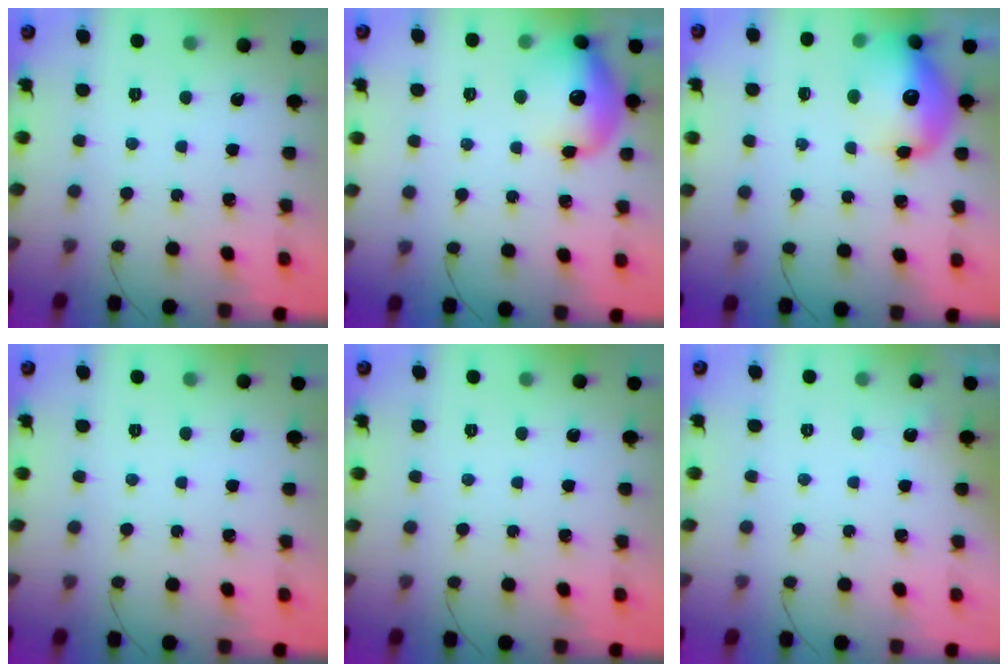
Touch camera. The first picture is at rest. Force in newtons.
{"total": 15.0, "press": 14.8, "slide": 2.8}
{"total": 14.6, "press": 14.2, "slide": 3.0}
{"total": 0.0}
{"total": 0.0}
{"total": 11.6, "press": 2.8, "slide": 11.2}